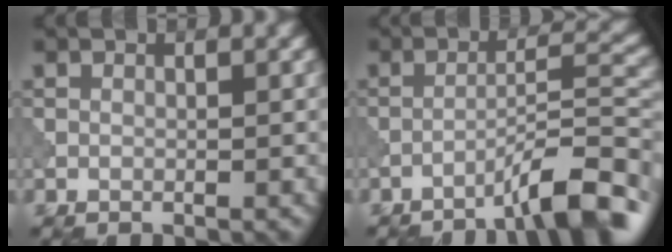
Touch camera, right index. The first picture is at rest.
{"total": 7.1, "force": [-4.8, 1.0, 5.0], "torque": [-0.070, 0.017, -0.079]}